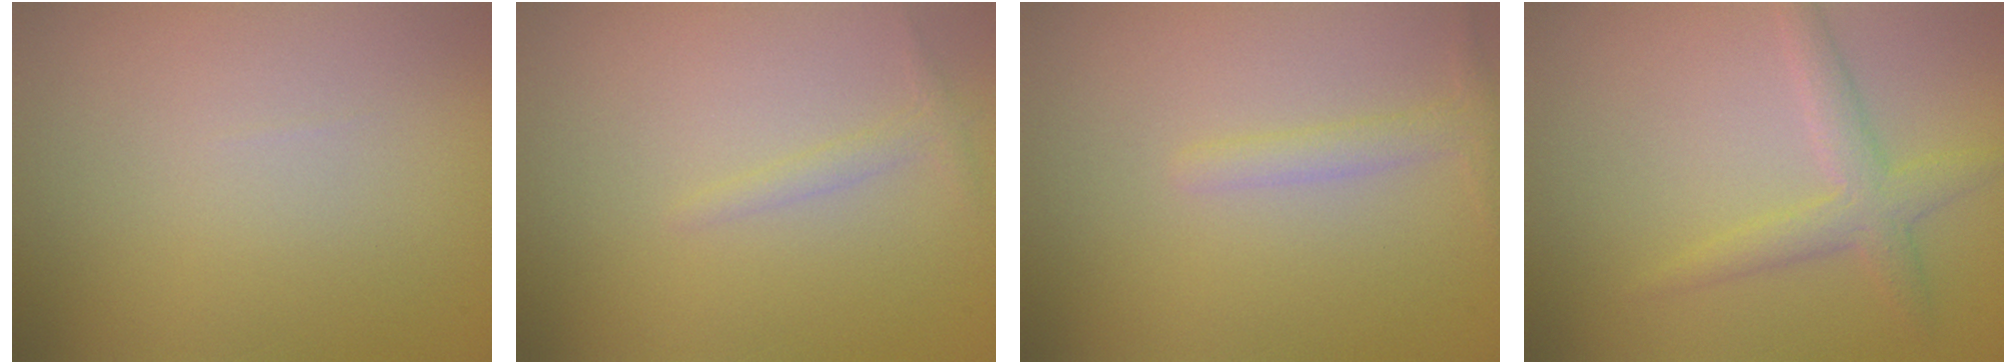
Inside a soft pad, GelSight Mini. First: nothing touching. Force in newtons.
{"total": 0.9, "press": 0.9, "slide": 0.1}
{"total": 1.5, "press": 1.5, "slide": 0.0}
{"total": 2.6, "press": 2.6, "slide": 0.0}